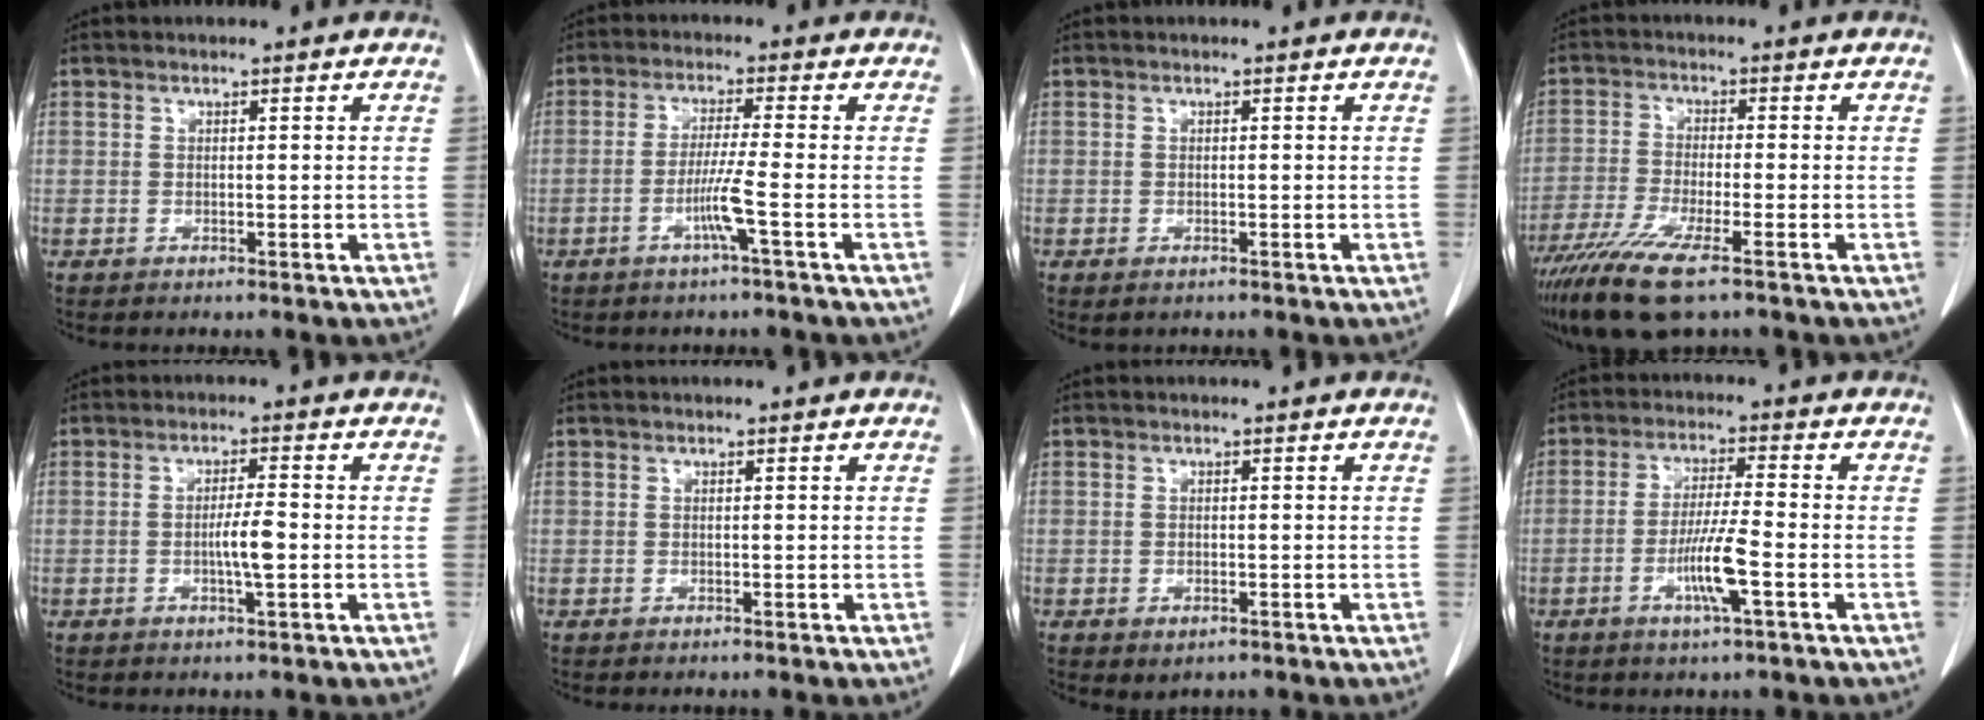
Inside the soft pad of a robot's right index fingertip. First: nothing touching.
{"total": 4.8, "force": [-1.9, -1.2, 4.3], "torque": [-0.084, -0.008, -0.040]}
{"total": 0.6, "force": [-0.3, 0.2, 0.5], "torque": [-0.005, -0.001, -0.003]}
{"total": 9.8, "force": [-6.4, 1.2, 7.3], "torque": [-0.138, -0.026, -0.113]}
{"total": 3.9, "force": [-0.8, 0.2, 3.8], "torque": [-0.069, -0.003, -0.014]}
{"total": 0.0}
{"total": 1.5, "force": [-0.7, 0.9, 1.0], "torque": [-0.014, 0.000, -0.002]}
{"total": 7.1, "force": [-2.5, -0.2, 6.6], "torque": [-0.125, -0.008, -0.049]}